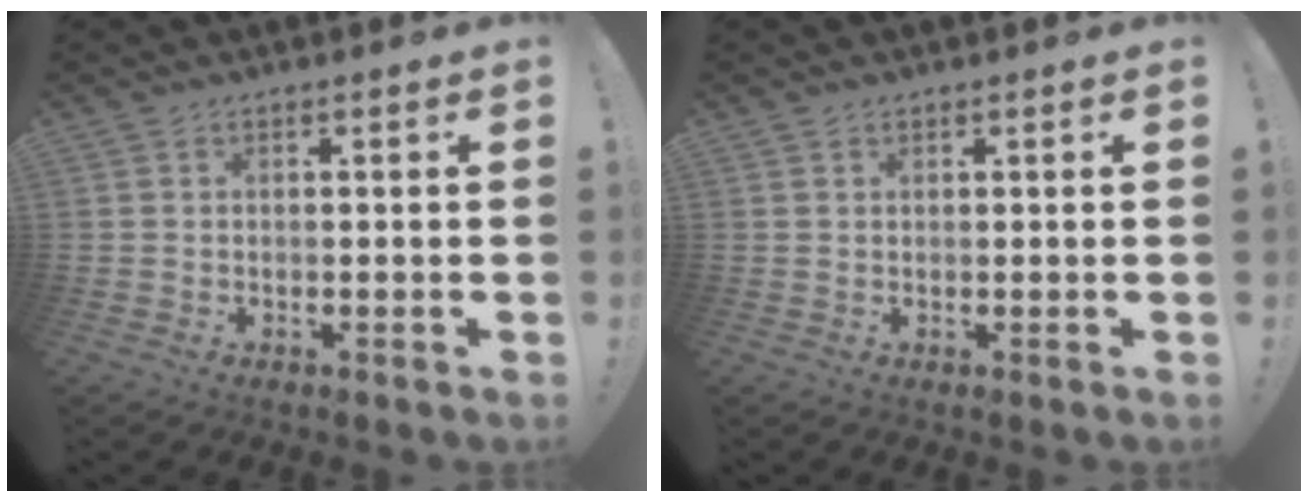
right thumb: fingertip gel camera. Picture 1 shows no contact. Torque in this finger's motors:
{"motor_torque": [-0.10, -0.32, -0.17, 0.32, 0.04]}